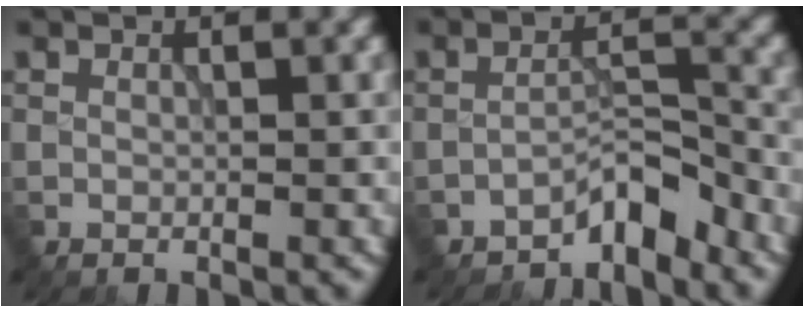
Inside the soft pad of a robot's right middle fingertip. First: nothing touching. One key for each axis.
{"total": 3.3, "fx": -2.8, "fy": 0.8, "fz": 1.5, "tx": -0.017, "ty": 0.019, "tz": -0.052}